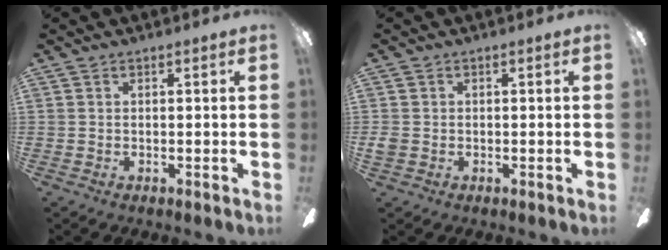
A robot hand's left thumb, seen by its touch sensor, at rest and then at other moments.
{"total": 1.7, "force": [-0.5, 1.4, 0.7], "torque": [-0.011, 0.001, -0.009]}